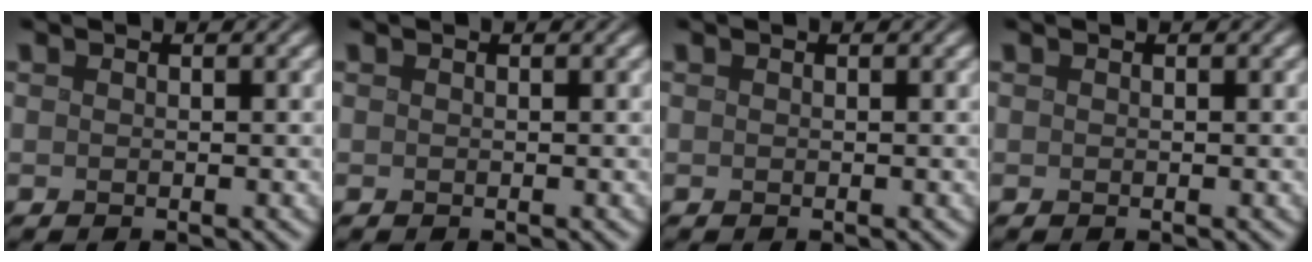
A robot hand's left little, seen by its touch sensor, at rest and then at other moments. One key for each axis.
{"total": 0.0}
{"total": 0.0}
{"total": 0.0}